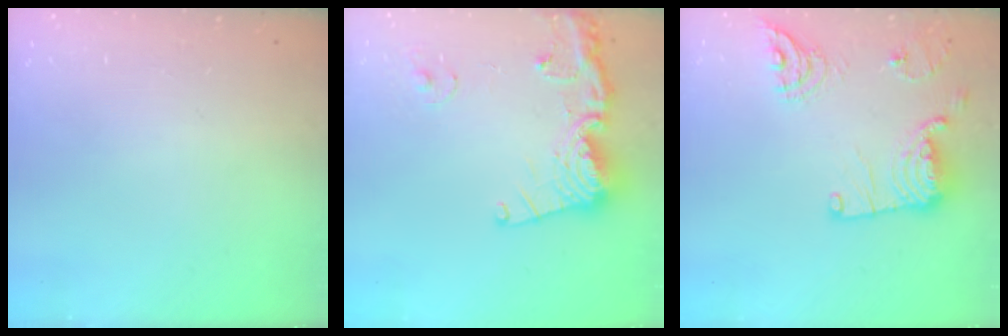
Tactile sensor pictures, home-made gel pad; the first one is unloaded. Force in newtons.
{"total": 17.6, "press": 17.5, "slide": 2.0}
{"total": 19.0, "press": 18.6, "slide": 4.0}